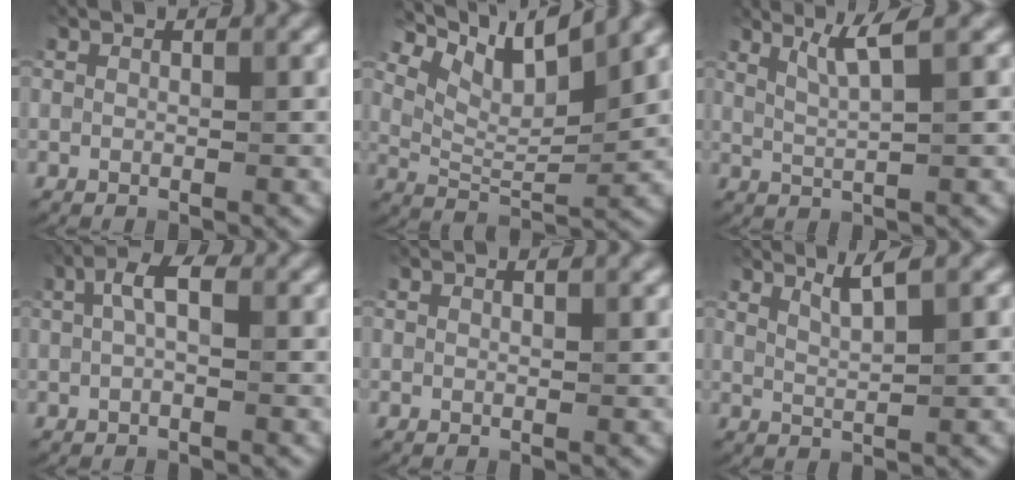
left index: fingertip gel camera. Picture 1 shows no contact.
{"total": 7.7, "force": [4.8, 2.8, 5.2], "torque": [-0.093, 0.004, 0.087]}
{"total": 2.7, "force": [1.6, 0.3, 2.2], "torque": [-0.038, -0.001, 0.033]}
{"total": 2.5, "force": [0.5, 0.9, 2.3], "torque": [-0.044, 0.009, 0.004]}
{"total": 0.6, "force": [0.5, 0.1, 0.3], "torque": [-0.002, 0.002, 0.009]}
{"total": 2.3, "force": [1.7, 0.4, 1.6], "torque": [-0.022, 0.003, 0.032]}